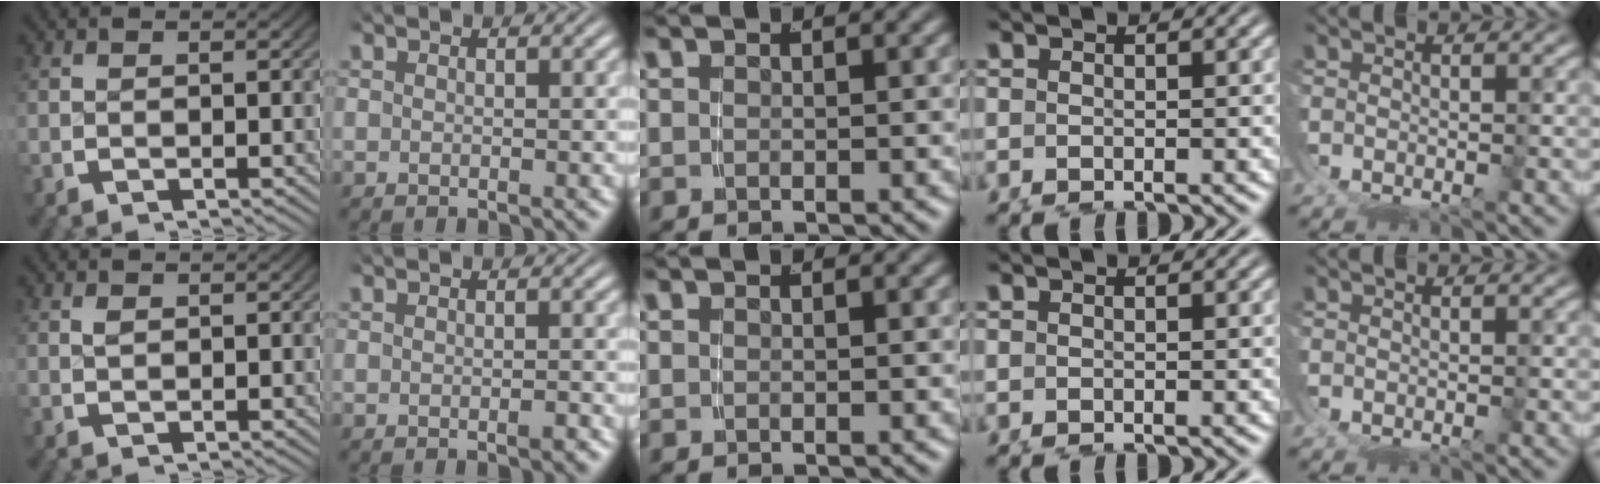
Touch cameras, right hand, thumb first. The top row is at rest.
{"thumb": {"total": 0.5, "force": [0.4, 0.3, 0.2], "torque": [-0.004, -0.002, 0.011]}, "index": {"total": 0.5, "force": [-0.3, 0.1, 0.4], "torque": [-0.005, 0.003, -0.007]}}